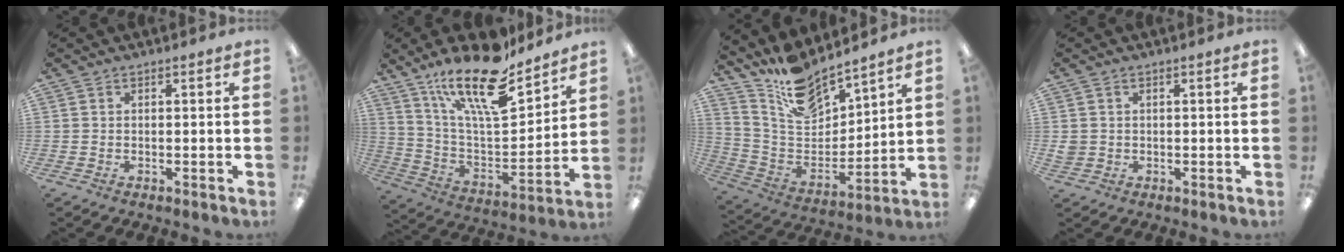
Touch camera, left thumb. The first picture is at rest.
{"total": 21.9, "force": [16.0, 7.0, 13.3], "torque": [-0.231, -0.101, 0.272]}
{"total": 14.2, "force": [12.8, 4.4, 4.3], "torque": [-0.108, -0.096, 0.234]}
{"total": 2.0, "force": [0.3, 1.9, 0.5], "torque": [-0.012, 0.004, 0.004]}